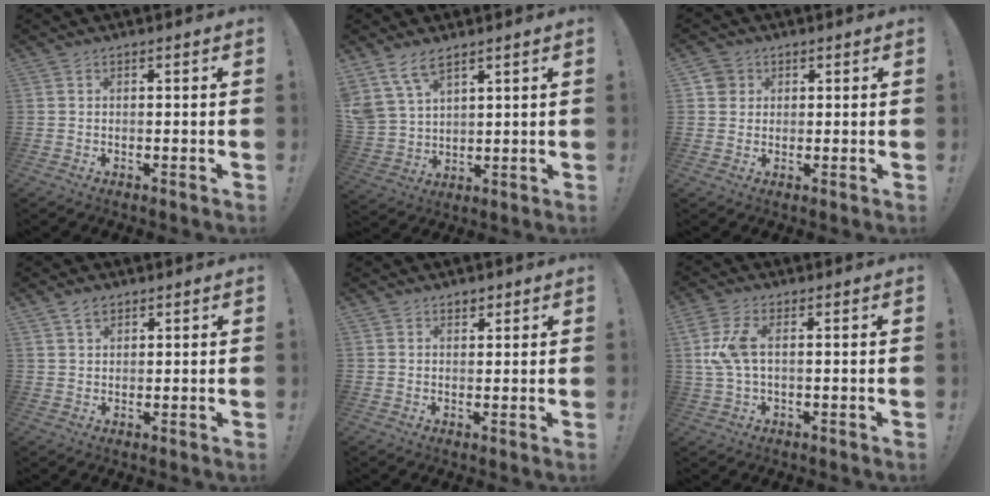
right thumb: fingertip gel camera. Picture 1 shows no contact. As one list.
[{"total": 8.9, "force": [6.5, 4.3, 4.4], "torque": [-0.100, -0.032, 0.131]}, {"total": 3.2, "force": [1.3, 2.8, 0.6], "torque": [-0.004, -0.001, 0.023]}, {"total": 3.1, "force": [2.0, 1.8, 1.3], "torque": [-0.018, -0.005, 0.036]}, {"total": 1.8, "force": [1.3, 1.1, 0.5], "torque": [-0.003, -0.005, 0.022]}, {"total": 7.8, "force": [1.2, 3.1, 7.0], "torque": [-0.139, -0.009, 0.024]}]